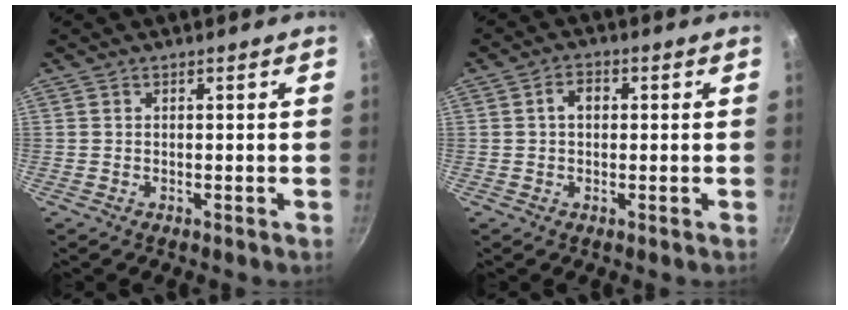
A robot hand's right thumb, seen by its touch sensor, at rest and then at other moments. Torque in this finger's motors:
{"motor_torque": [0.43, 1.44, 0.57, -0.05, 0.04]}